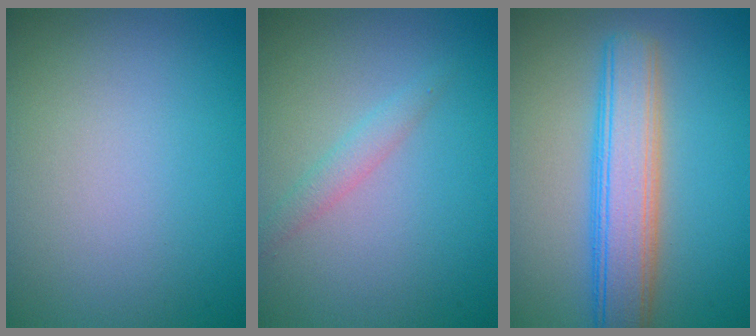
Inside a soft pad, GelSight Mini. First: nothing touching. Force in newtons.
{"total": 1.4, "press": 1.4, "slide": 0.0}
{"total": 6.1, "press": 6.1, "slide": 0.2}